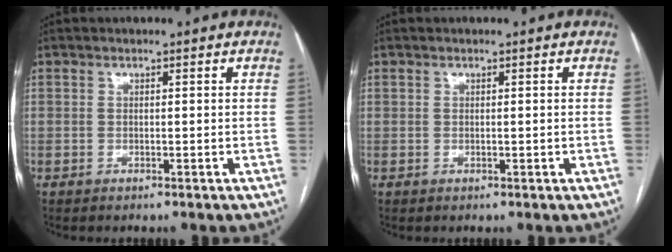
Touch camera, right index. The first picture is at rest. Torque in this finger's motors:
{"motor_torque": [-0.51, 0.27, 0.03, 0.00]}